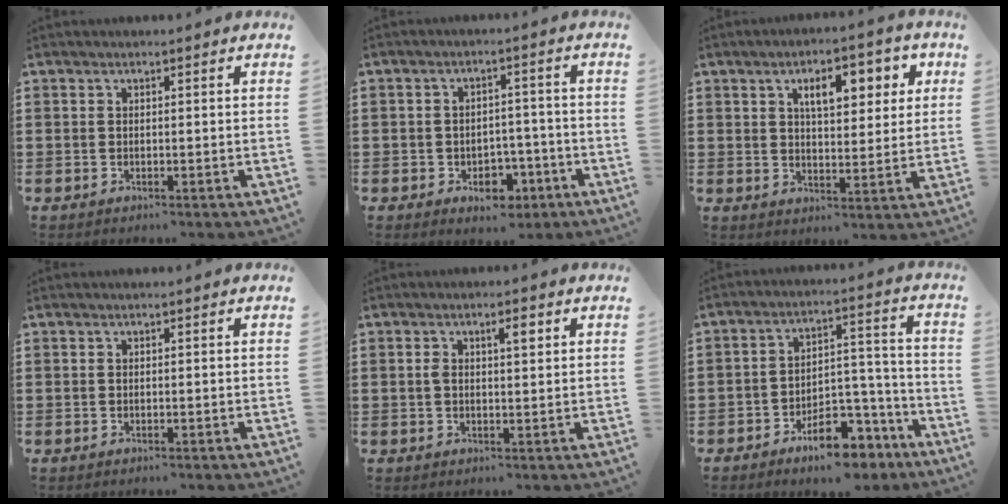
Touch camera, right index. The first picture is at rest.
{"total": 4.5, "force": [-2.3, 3.3, 2.1], "torque": [-0.032, 0.007, -0.043]}
{"total": 7.5, "force": [3.2, 3.2, 6.0], "torque": [-0.088, -0.003, 0.044]}
{"total": 0.0}
{"total": 2.8, "force": [0.8, 0.8, 2.6], "torque": [-0.037, -0.001, 0.008]}
{"total": 9.6, "force": [-7.1, 4.7, 4.5], "torque": [-0.051, 0.045, -0.124]}